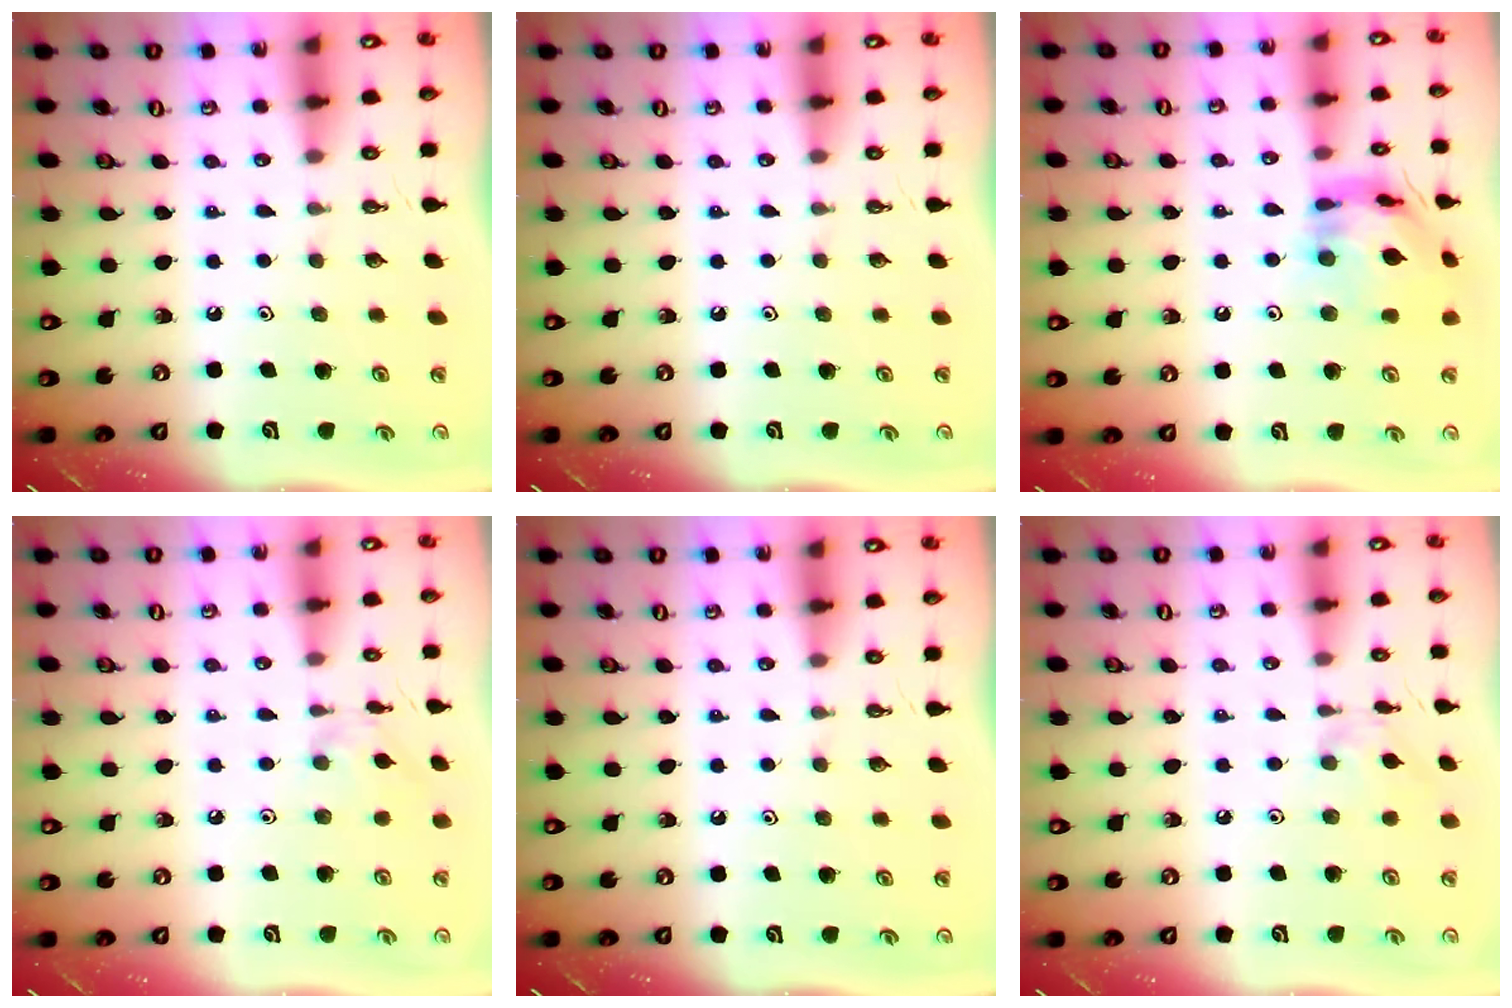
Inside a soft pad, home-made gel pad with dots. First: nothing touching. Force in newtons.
{"total": 0.0}
{"total": 14.8, "press": 14.8, "slide": 1.2}
{"total": 1.4, "press": 1.3, "slide": 0.2}
{"total": 0.0}
{"total": 1.4, "press": 1.3, "slide": 0.2}